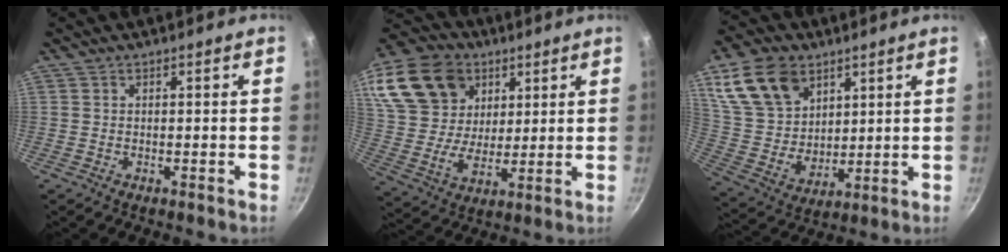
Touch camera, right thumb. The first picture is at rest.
{"total": 25.2, "force": [12.7, 18.0, 12.3], "torque": [-0.262, -0.005, 0.240]}
{"total": 17.7, "force": [8.5, 12.3, 9.4], "torque": [-0.151, -0.029, 0.176]}